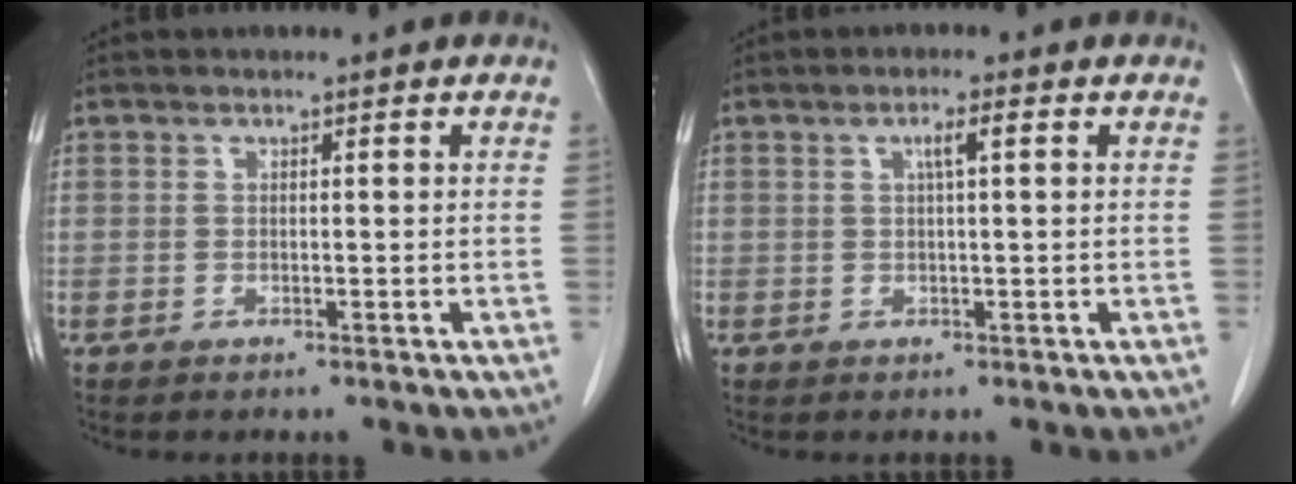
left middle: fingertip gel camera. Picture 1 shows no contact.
{"total": 2.0, "force": [0.6, 0.1, 1.9], "torque": [-0.033, 0.004, 0.011]}